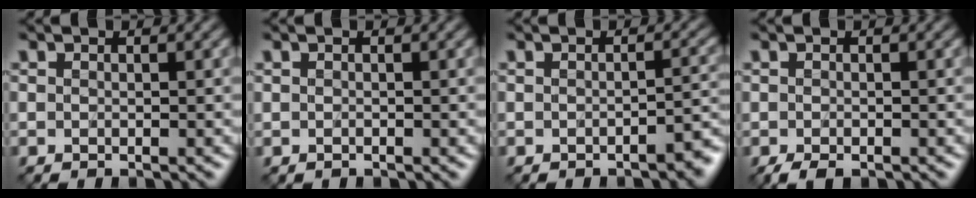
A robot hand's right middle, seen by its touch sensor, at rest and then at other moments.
{"total": 0.0}
{"total": 2.5, "force": [-1.4, 0.5, 2.0], "torque": [-0.026, -0.002, -0.018]}
{"total": 1.6, "force": [-1.2, 0.8, 0.8], "torque": [-0.023, -0.007, -0.022]}